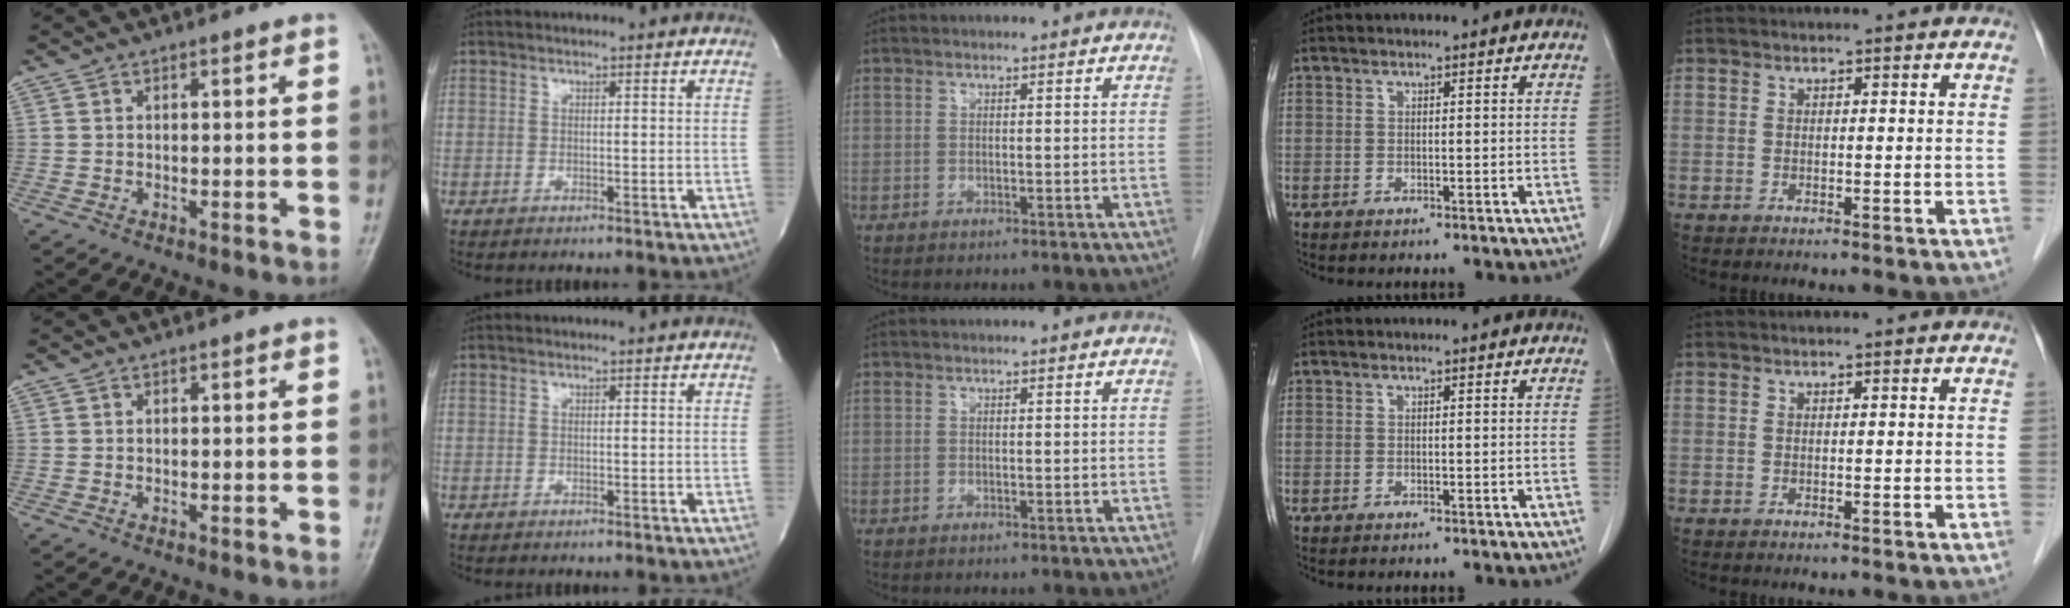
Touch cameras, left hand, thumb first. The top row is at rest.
{}